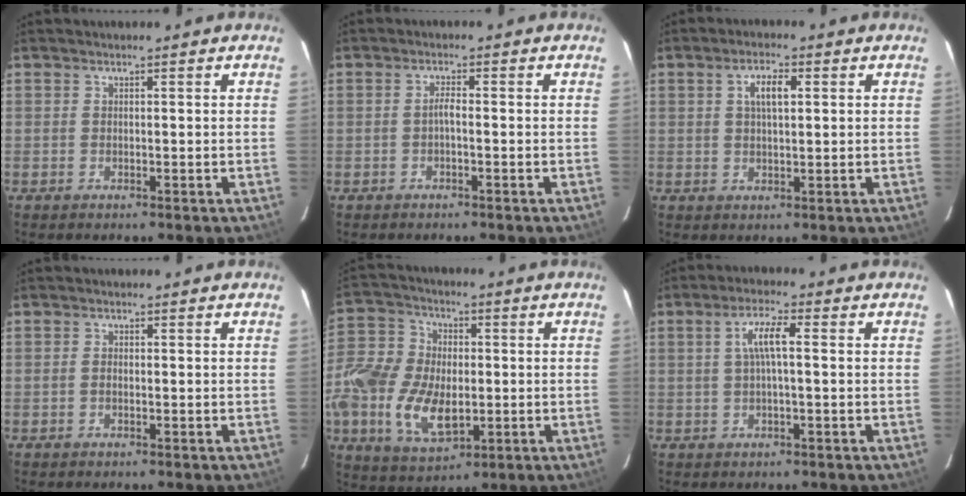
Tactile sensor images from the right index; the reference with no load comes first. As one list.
[{"total": 1.4, "force": [-0.6, 0.2, 1.2], "torque": [-0.024, 0.006, -0.013]}, {"total": 4.4, "force": [1.3, 1.7, 3.8], "torque": [-0.070, 0.010, 0.024]}, {"total": 0.7, "force": [-0.2, 0.4, 0.5], "torque": [-0.012, 0.001, -0.005]}, {"total": 20.0, "force": [-3.9, 13.2, 14.5], "torque": [-0.342, -0.001, -0.065]}, {"total": 4.9, "force": [0.5, 0.8, 4.8], "torque": [-0.092, 0.009, 0.011]}]